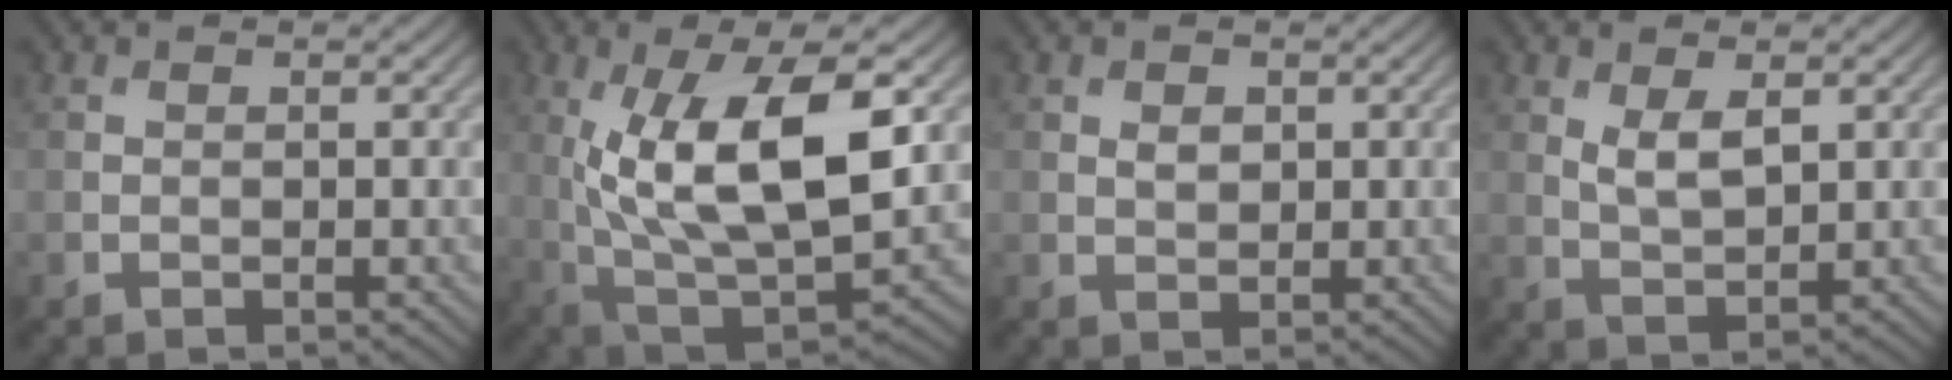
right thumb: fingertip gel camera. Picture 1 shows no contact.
{"total": 14.7, "force": [2.4, 5.8, 13.3], "torque": [-0.244, -0.003, 0.044]}
{"total": 1.4, "force": [0.5, 0.9, 1.0], "torque": [-0.018, -0.002, 0.011]}
{"total": 3.7, "force": [1.4, 1.4, 3.1], "torque": [-0.070, -0.004, 0.031]}